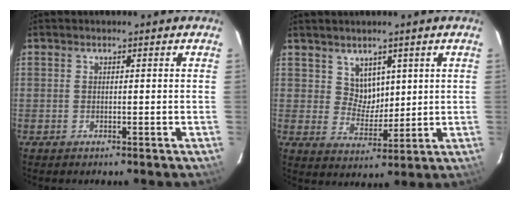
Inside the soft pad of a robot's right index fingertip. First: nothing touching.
{"total": 5.0, "force": [2.7, 4.0, 1.5], "torque": [-0.017, 0.003, 0.057]}